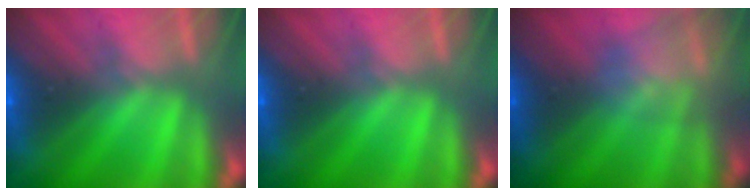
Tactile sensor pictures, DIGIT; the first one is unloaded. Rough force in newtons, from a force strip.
{"total": 0.0}
{"total": 4.6}